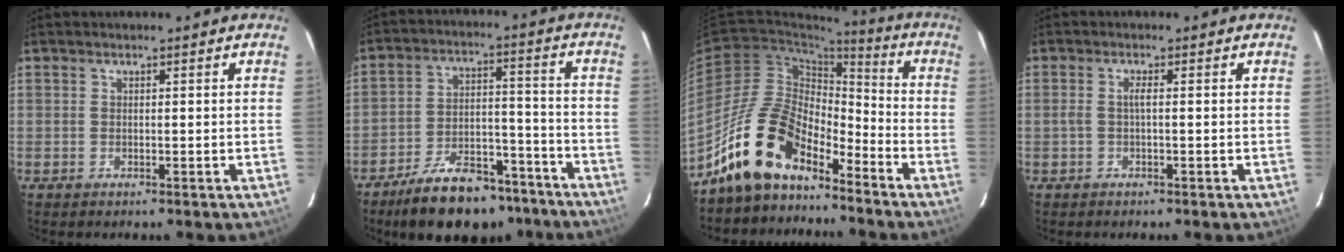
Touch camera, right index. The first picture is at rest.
{"total": 18.5, "force": [-14.8, 7.6, 8.0], "torque": [-0.152, 0.021, -0.207]}
{"total": 14.8, "force": [-11.6, 6.2, 6.8], "torque": [-0.131, 0.016, -0.220]}
{"total": 1.5, "force": [-0.2, 0.0, 1.4], "torque": [-0.027, 0.002, -0.006]}